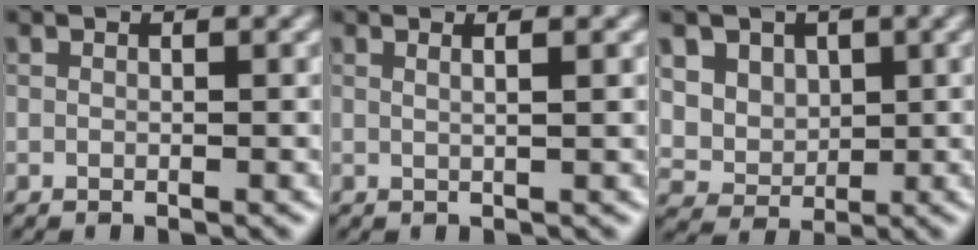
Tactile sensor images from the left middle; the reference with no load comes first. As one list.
[{"total": 2.4, "force": [1.0, 1.0, 2.0], "torque": [-0.011, 0.004, -0.012]}, {"total": 5.5, "force": [2.3, 4.4, 2.3], "torque": [-0.049, 0.002, 0.039]}]